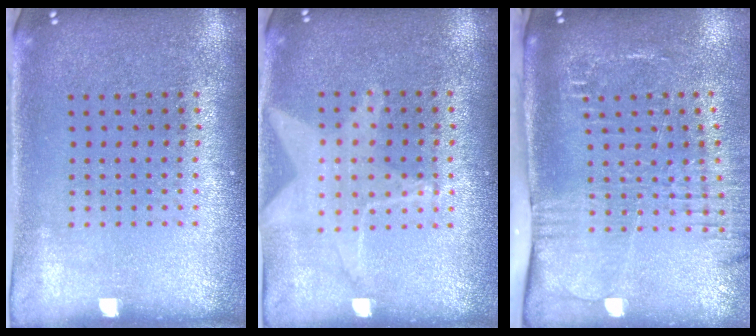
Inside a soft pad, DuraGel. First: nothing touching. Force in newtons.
{"total": 1.4, "press": 1.4, "slide": 0.5}
{"total": 2.6, "press": 2.1, "slide": 1.6}